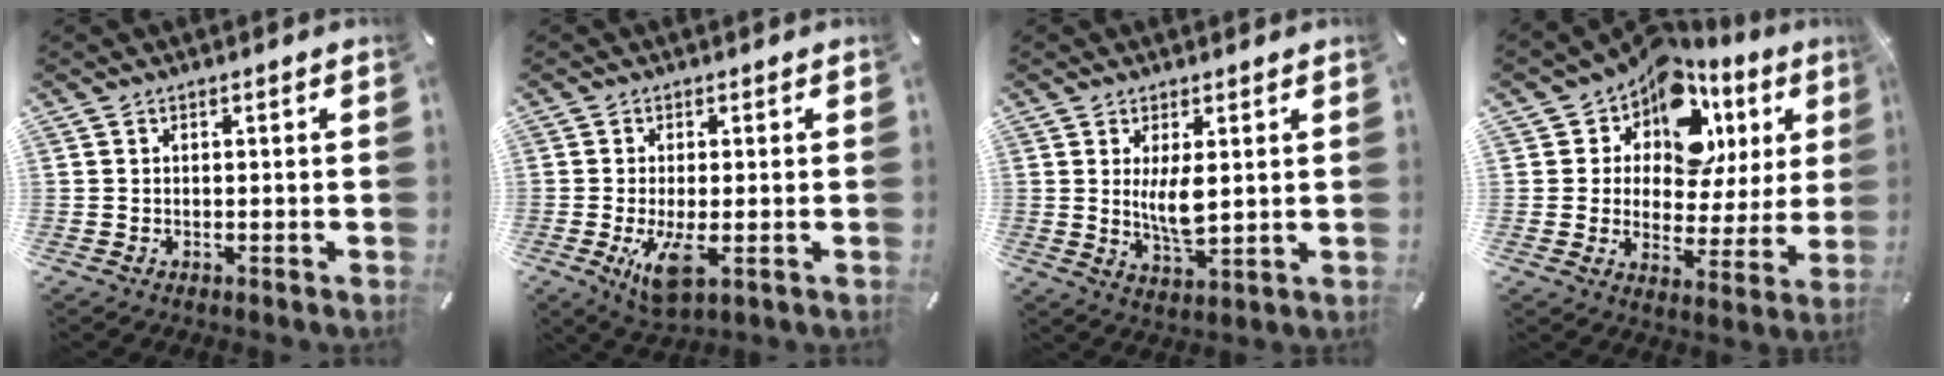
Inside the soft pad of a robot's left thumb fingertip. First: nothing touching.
{"total": 7.7, "force": [-1.7, 2.7, 7.0], "torque": [-0.135, -0.026, -0.029]}
{"total": 6.4, "force": [1.7, 2.5, 5.7], "torque": [-0.118, -0.015, 0.021]}
{"total": 11.8, "force": [7.5, 7.8, 4.7], "torque": [-0.087, -0.060, 0.136]}